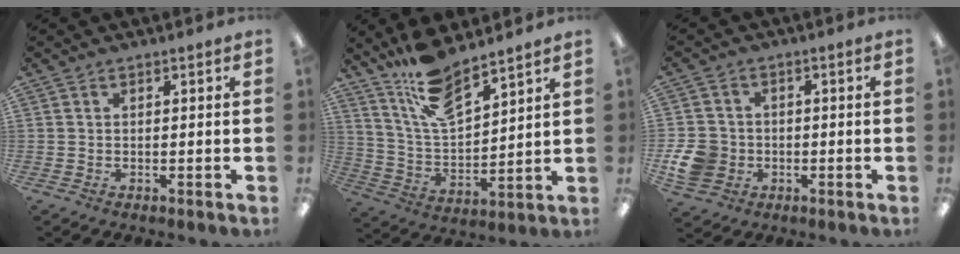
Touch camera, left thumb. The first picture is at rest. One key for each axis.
{"total": 13.1, "fx": 10.7, "fy": 3.6, "fz": 6.5, "tx": -0.143, "ty": -0.055, "tz": 0.196}
{"total": 7.9, "fx": -1.8, "fy": 6.9, "fz": 3.4, "tx": -0.085, "ty": 0.014, "tz": -0.032}